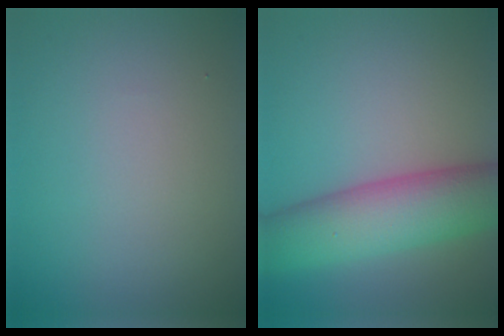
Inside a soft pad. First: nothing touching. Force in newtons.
{"total": 8.7, "press": 8.7, "slide": 0.1}